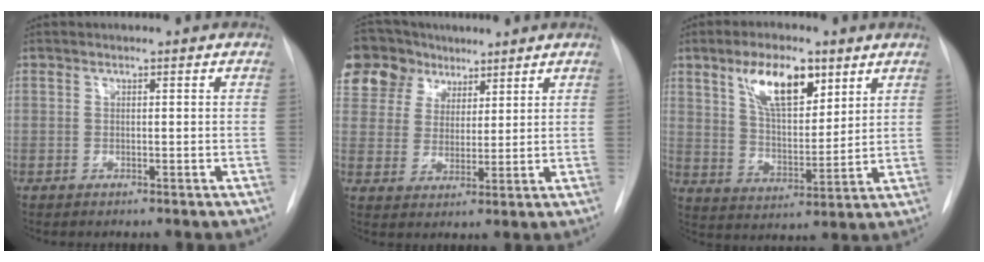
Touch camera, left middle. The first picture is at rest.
{"total": 14.4, "force": [9.6, 10.0, 3.8], "torque": [-0.097, 0.052, 0.182]}
{"total": 10.7, "force": [5.9, 4.1, 8.0], "torque": [-0.146, 0.007, 0.112]}